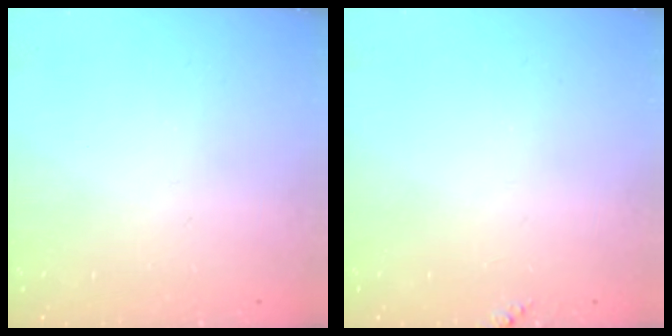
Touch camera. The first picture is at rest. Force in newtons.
{"total": 3.5, "press": 3.5, "slide": 0.5}